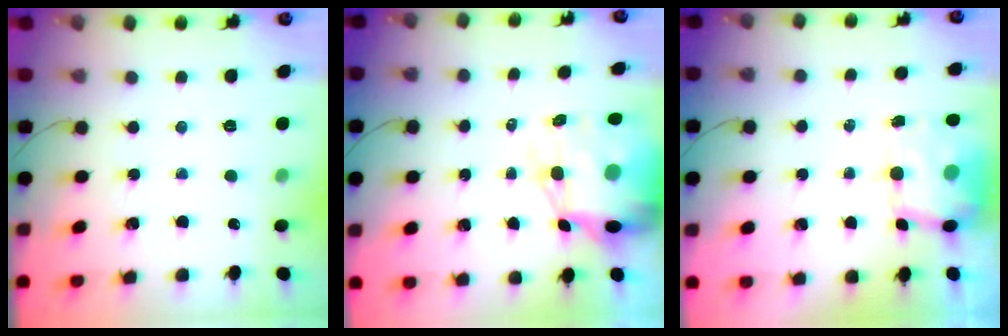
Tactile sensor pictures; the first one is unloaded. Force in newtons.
{"total": 13.6, "press": 13.1, "slide": 3.9}
{"total": 6.7, "press": 6.5, "slide": 1.4}